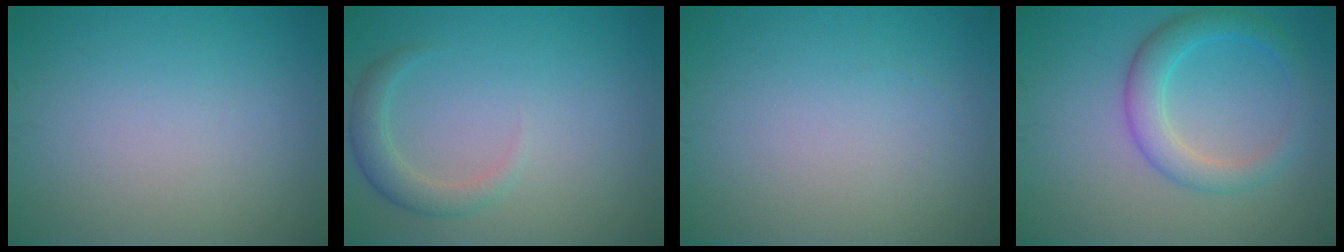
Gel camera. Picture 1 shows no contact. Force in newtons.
{"total": 2.3, "press": 2.3, "slide": 0.2}
{"total": 0.0}
{"total": 3.9, "press": 3.9, "slide": 0.3}